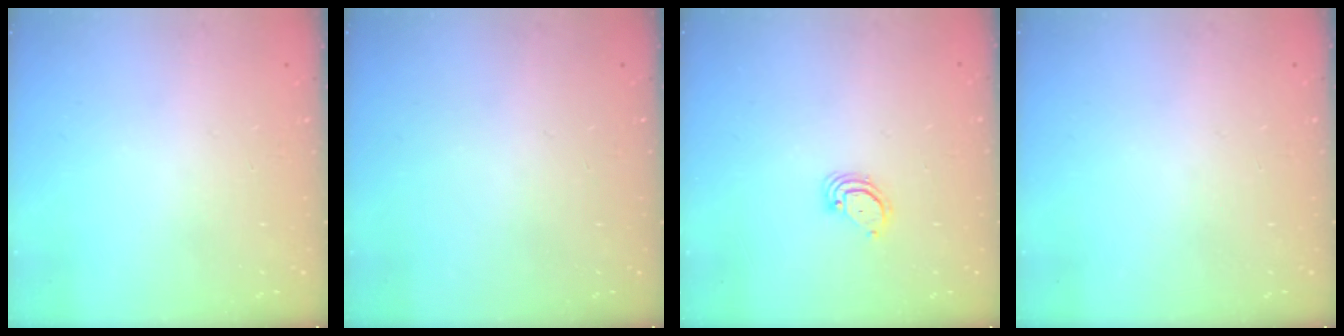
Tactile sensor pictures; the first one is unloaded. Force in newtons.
{"total": 0.0}
{"total": 3.0, "press": 3.0, "slide": 0.2}
{"total": 0.0}